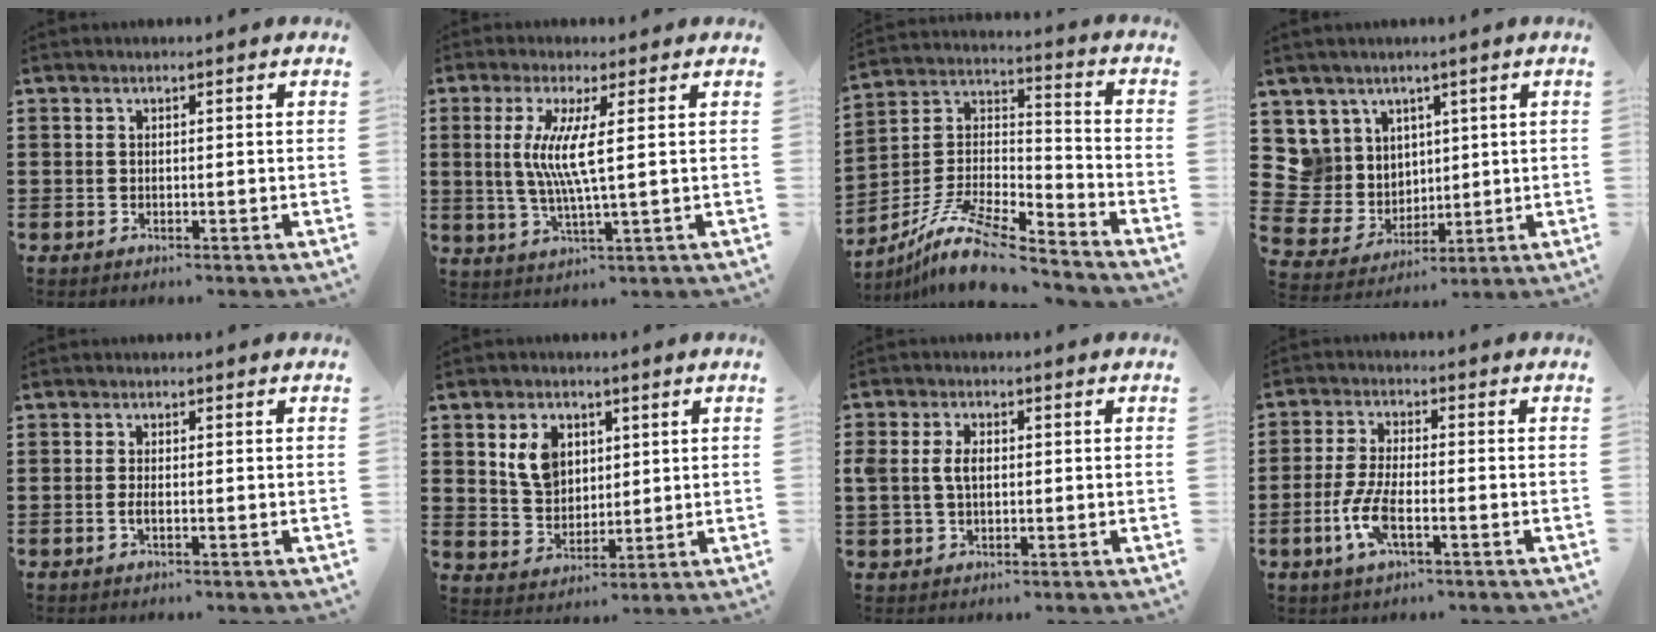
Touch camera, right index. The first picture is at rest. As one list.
[{"total": 7.2, "force": [1.2, 0.1, 7.1], "torque": [-0.152, -0.015, 0.013]}, {"total": 12.4, "force": [-10.0, 2.3, 6.9], "torque": [-0.145, 0.022, -0.197]}, {"total": 7.7, "force": [3.1, 7.1, 0.2], "torque": [-0.066, -0.022, 0.062]}, {"total": 1.3, "force": [-0.4, 0.3, 1.2], "torque": [-0.030, -0.003, -0.010]}, {"total": 6.7, "force": [2.5, 5.0, 3.6], "torque": [-0.074, 0.009, 0.043]}, {"total": 3.6, "force": [0.3, 2.3, 2.7], "torque": [-0.072, 0.006, -0.002]}, {"total": 6.5, "force": [-2.3, 2.2, 5.7], "torque": [-0.135, -0.013, -0.047]}]